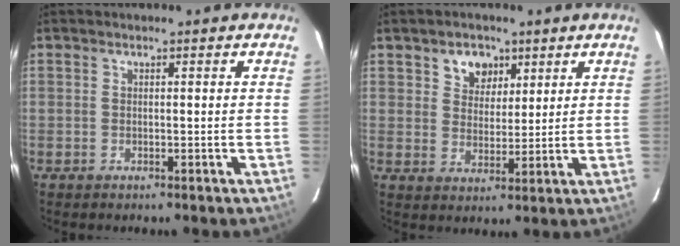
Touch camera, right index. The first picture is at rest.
{"total": 5.8, "force": [3.1, 4.5, 2.0], "torque": [-0.028, 0.009, 0.058]}